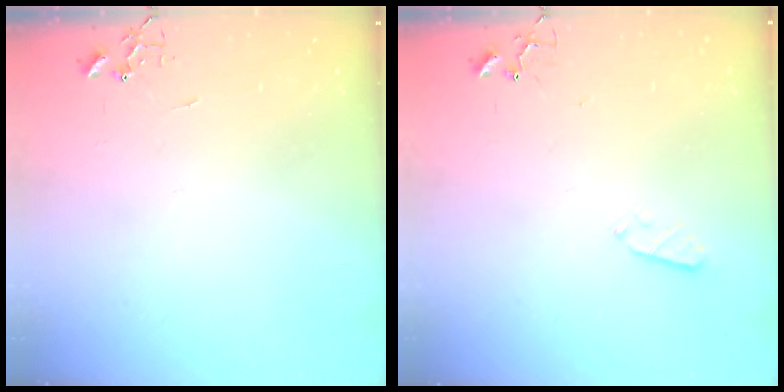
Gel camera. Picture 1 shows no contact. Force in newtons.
{"total": 2.9, "press": 2.8, "slide": 0.5}